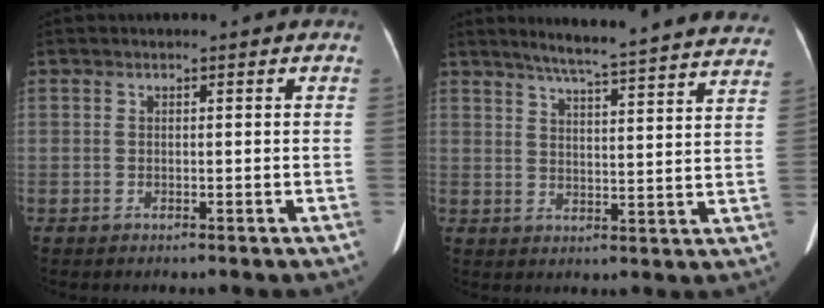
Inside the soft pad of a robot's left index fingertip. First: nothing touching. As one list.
[{"total": 24.6, "force": [22.6, 0.5, 9.8], "torque": [-0.141, -0.046, 0.270]}]